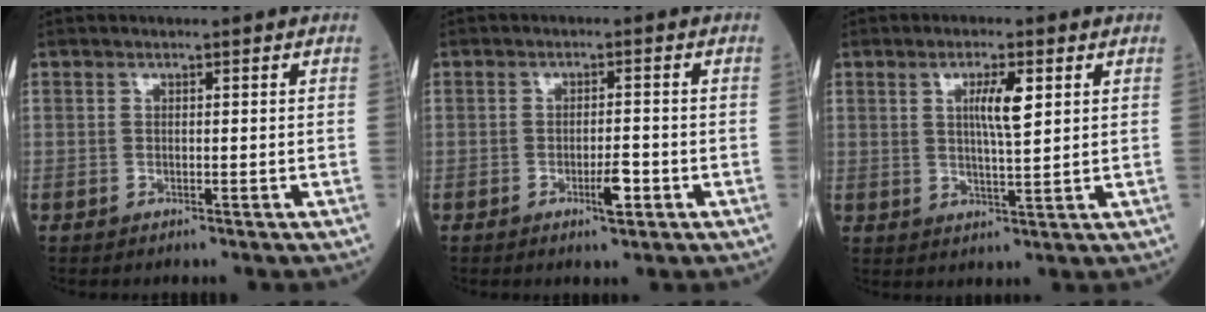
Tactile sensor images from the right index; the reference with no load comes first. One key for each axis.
{"total": 3.2, "fx": -1.4, "fy": 0.6, "fz": 2.8, "tx": -0.045, "ty": 0.000, "tz": -0.020}
{"total": 5.1, "fx": 1.7, "fy": 0.5, "fz": 4.8, "tx": -0.087, "ty": 0.000, "tz": 0.030}